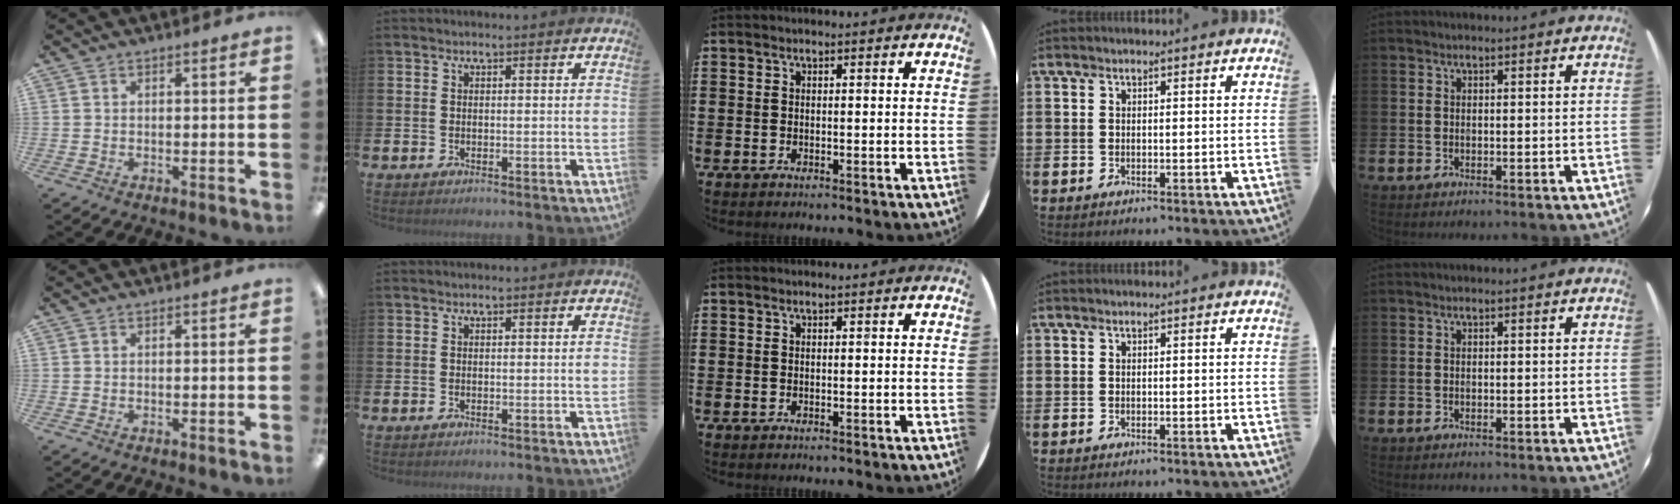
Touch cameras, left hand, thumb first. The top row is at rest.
{}